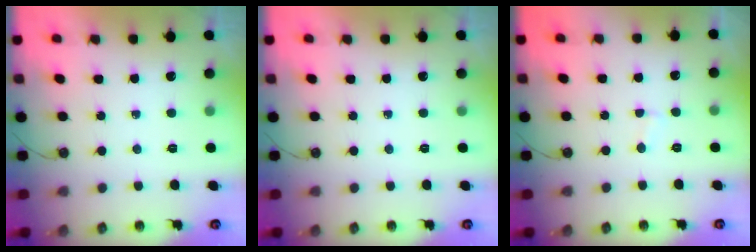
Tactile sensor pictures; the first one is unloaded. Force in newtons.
{"total": 0.0}
{"total": 2.0, "press": 2.0, "slide": 0.2}